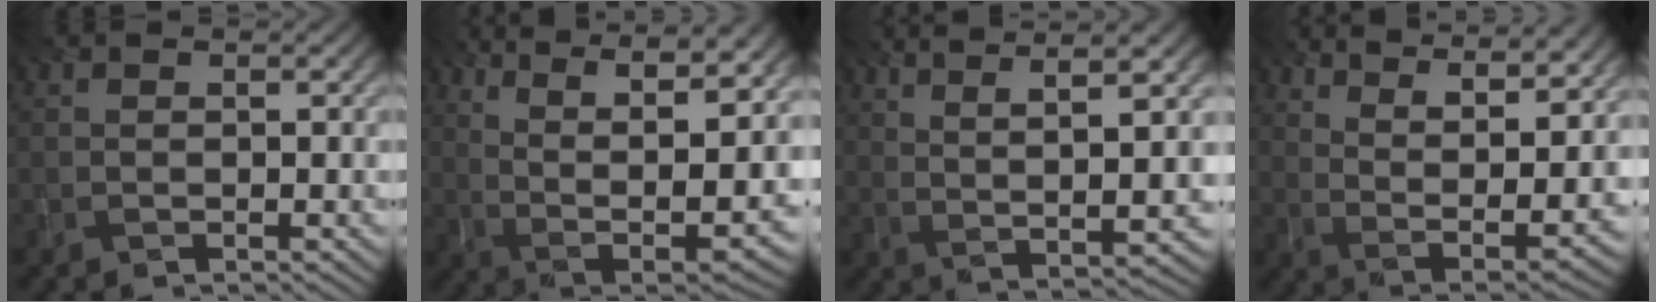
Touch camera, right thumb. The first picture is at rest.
{"total": 15.6, "force": [7.1, 6.0, 12.5], "torque": [-0.220, 0.025, 0.123]}
{"total": 8.9, "force": [4.7, 1.1, 7.5], "torque": [-0.137, 0.010, 0.078]}
{"total": 14.0, "force": [9.0, 4.4, 9.7], "torque": [-0.175, 0.005, 0.135]}